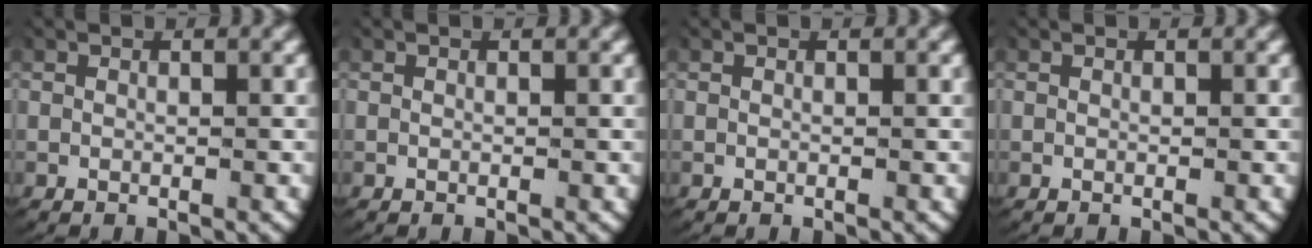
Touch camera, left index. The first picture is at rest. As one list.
[{"total": 0.0}, {"total": 0.0}, {"total": 0.0}]